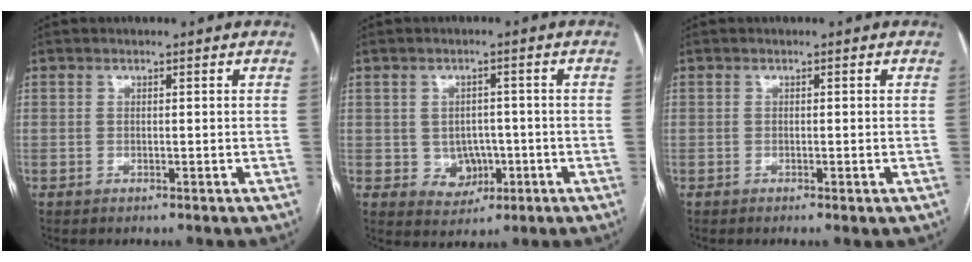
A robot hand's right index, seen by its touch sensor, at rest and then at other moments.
{"total": 4.5, "force": [-0.7, 3.9, 2.1], "torque": [-0.021, 0.007, -0.001]}
{"total": 0.8, "force": [-0.4, 0.0, 0.7], "torque": [-0.012, -0.002, -0.005]}